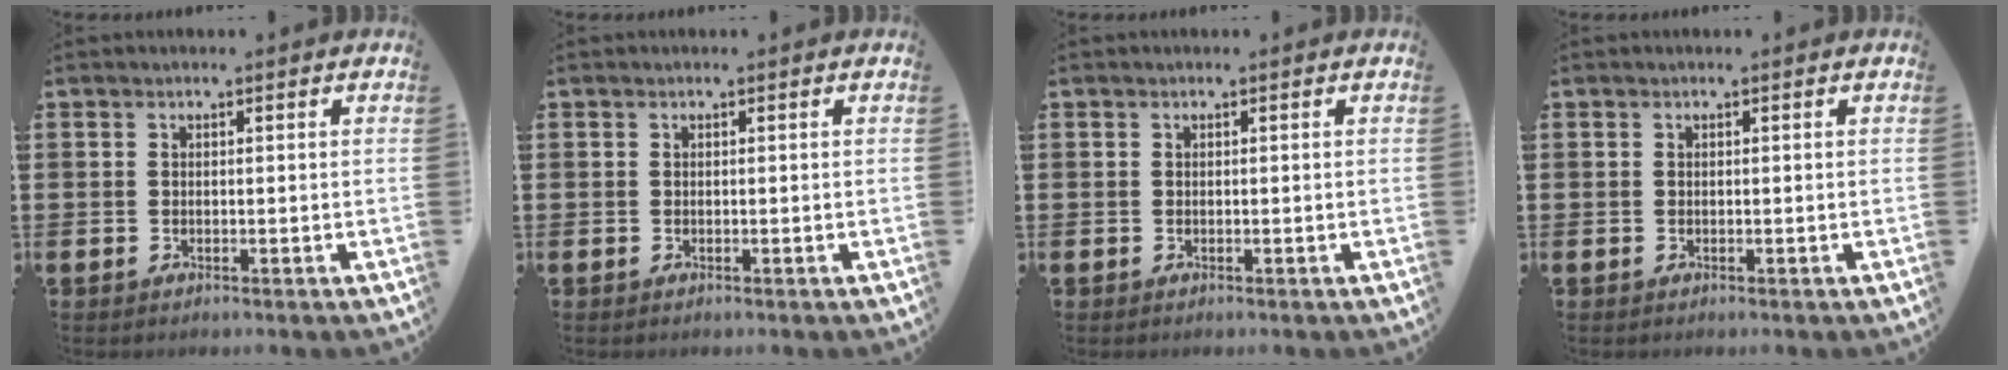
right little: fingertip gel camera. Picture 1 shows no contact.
{"total": 0.0}
{"total": 0.0}
{"total": 0.0}